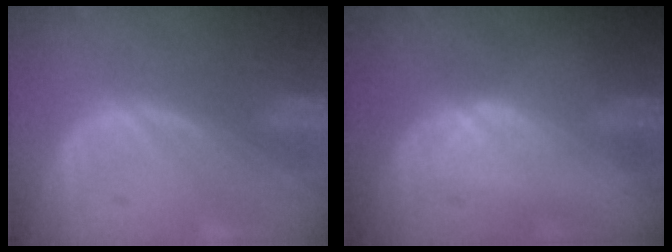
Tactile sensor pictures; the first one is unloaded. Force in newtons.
{"total": 1.7, "press": 1.5, "slide": 0.8}